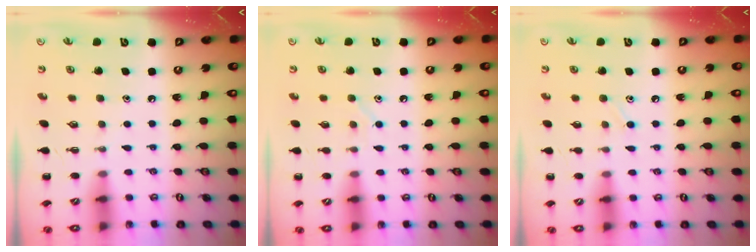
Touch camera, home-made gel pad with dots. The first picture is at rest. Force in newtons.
{"total": 5.3, "press": 5.1, "slide": 1.1}
{"total": 4.8, "press": 4.4, "slide": 1.7}